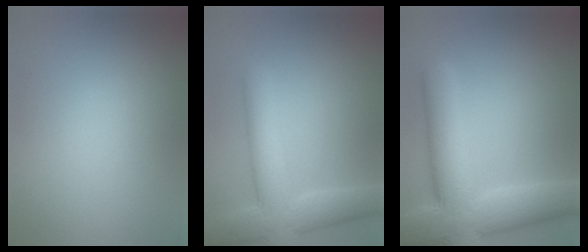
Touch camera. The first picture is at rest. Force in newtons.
{"total": 7.3, "press": 7.2, "slide": 0.4}
{"total": 10.8, "press": 10.7, "slide": 0.8}